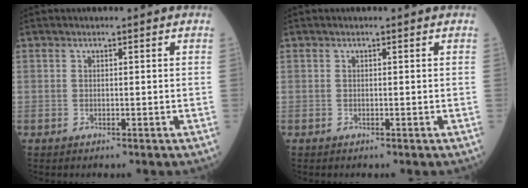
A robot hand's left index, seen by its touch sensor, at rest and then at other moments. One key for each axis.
{"total": 0.0}